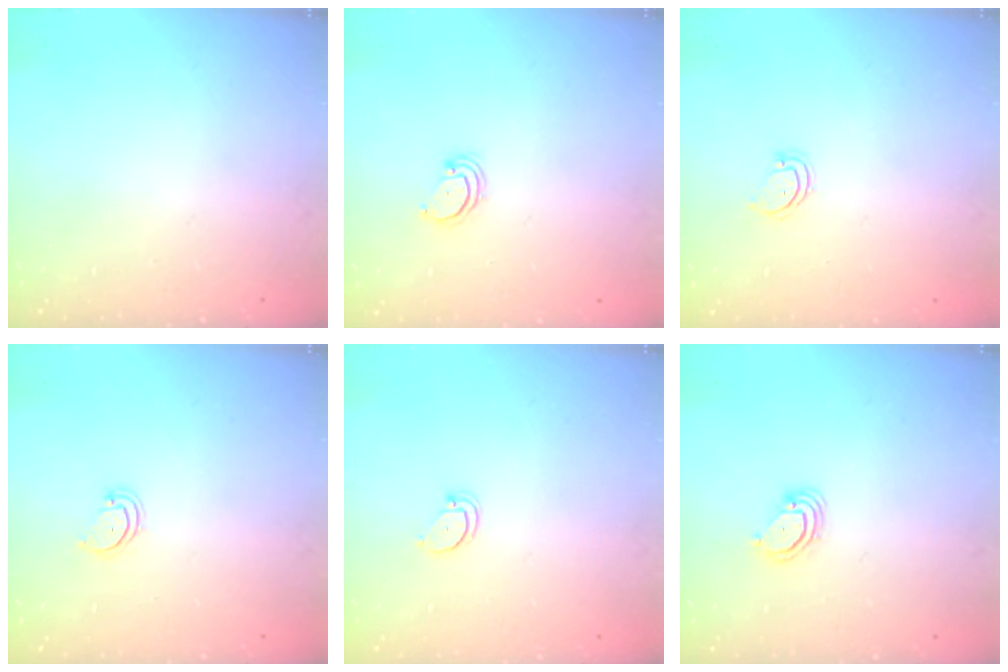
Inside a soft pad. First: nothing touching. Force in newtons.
{"total": 2.8, "press": 2.8, "slide": 0.3}
{"total": 2.8, "press": 2.8, "slide": 0.3}
{"total": 3.0, "press": 3.0, "slide": 0.2}
{"total": 2.4, "press": 2.4, "slide": 0.2}
{"total": 3.5, "press": 3.5, "slide": 0.3}